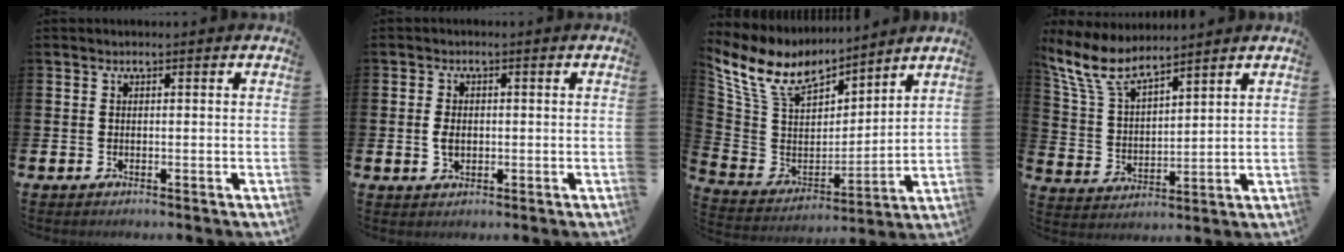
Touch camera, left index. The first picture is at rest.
{"total": 2.6, "force": [-0.1, 1.8, 1.9], "torque": [-0.030, 0.004, -0.004]}
{"total": 11.3, "force": [9.3, 5.0, 3.9], "torque": [-0.129, -0.054, 0.171]}
{"total": 7.8, "force": [7.1, 1.9, 2.9], "torque": [-0.087, -0.030, 0.128]}